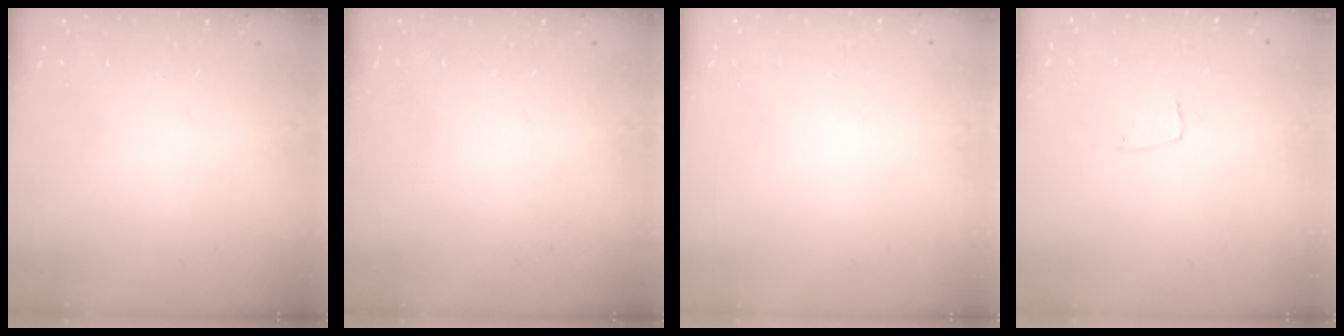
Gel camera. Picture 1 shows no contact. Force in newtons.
{"total": 0.0}
{"total": 0.0}
{"total": 4.3, "press": 4.3, "slide": 0.2}